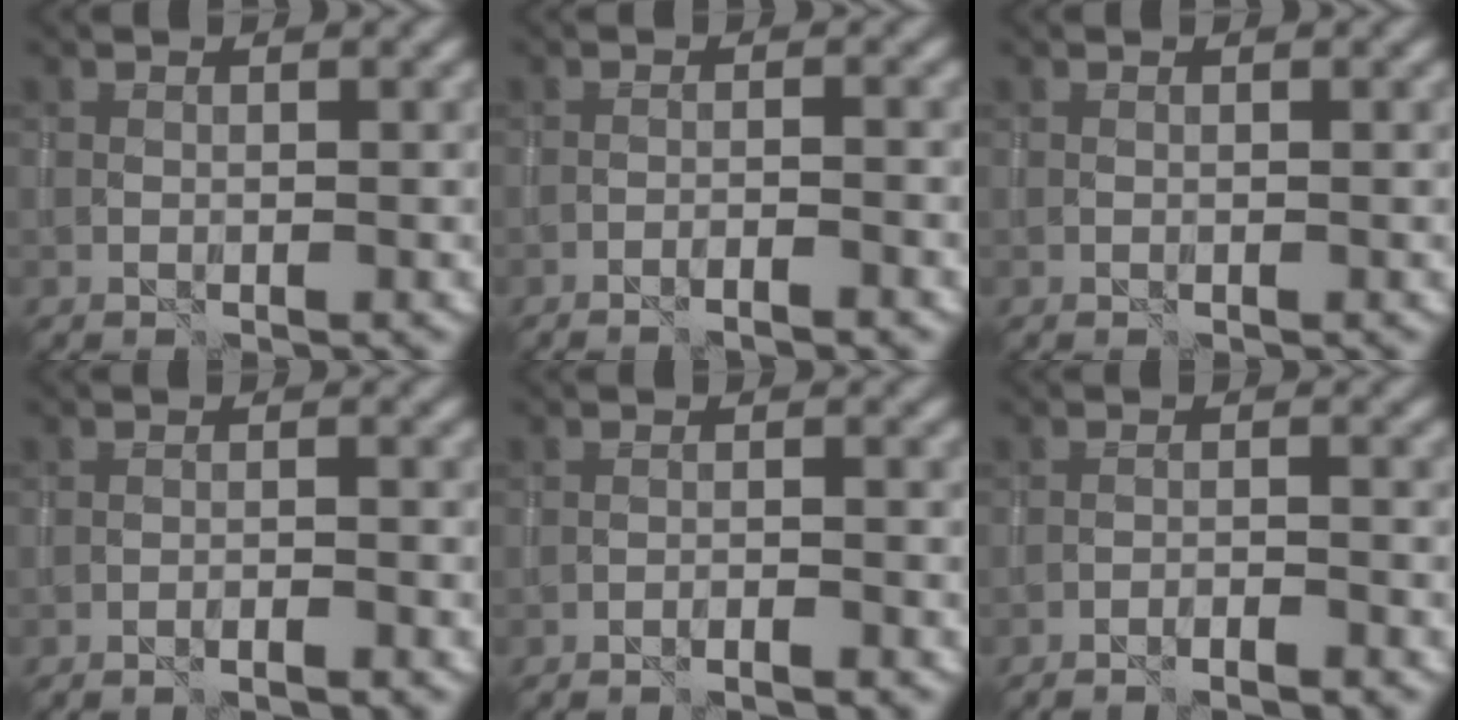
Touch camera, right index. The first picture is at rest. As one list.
[{"total": 2.0, "force": [-1.6, 0.2, 1.2], "torque": [-0.021, 0.007, -0.032]}, {"total": 0.0}, {"total": 1.4, "force": [-1.1, 0.1, 0.8], "torque": [-0.017, 0.006, -0.022]}, {"total": 1.3, "force": [-1.1, 0.0, 0.6], "torque": [-0.015, 0.006, -0.022]}, {"total": 2.2, "force": [-2.0, 0.2, 1.0], "torque": [-0.018, 0.006, -0.034]}]